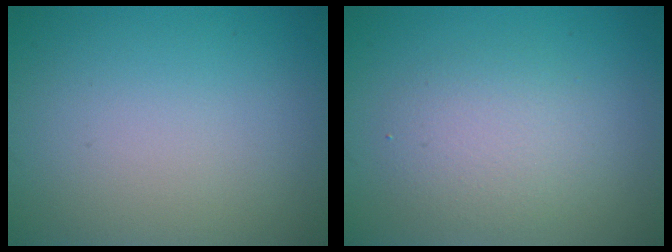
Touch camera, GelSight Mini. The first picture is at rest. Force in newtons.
{"total": 3.1, "press": 3.1, "slide": 0.2}